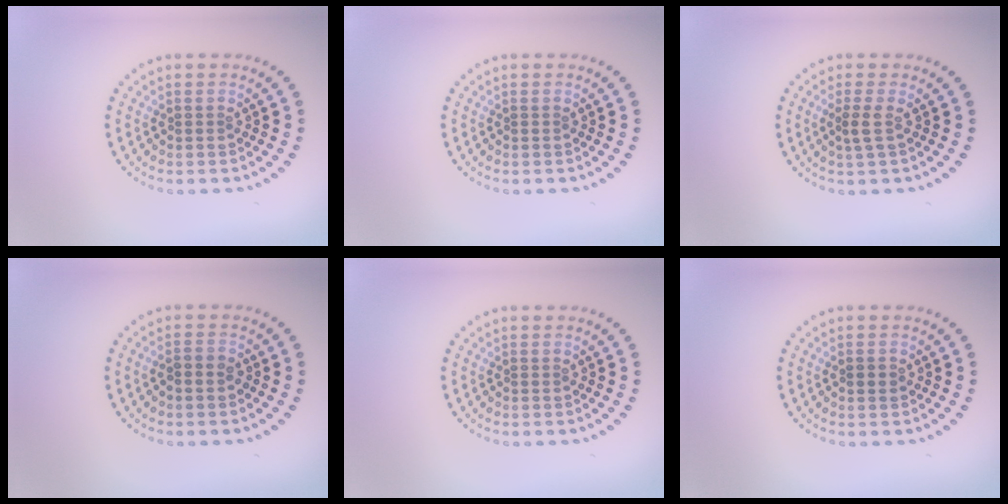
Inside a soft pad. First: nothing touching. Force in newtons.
{"total": 0.0}
{"total": 1.3, "press": 1.1, "slide": 0.7}
{"total": 1.5, "press": 1.3, "slide": 0.8}
{"total": 0.0}
{"total": 1.1, "press": 1.1, "slide": 0.1}